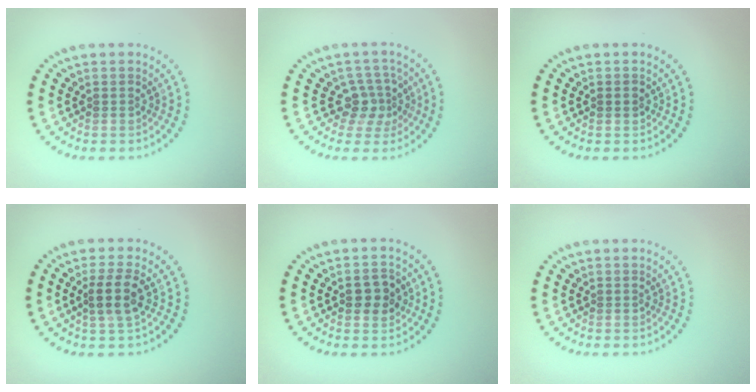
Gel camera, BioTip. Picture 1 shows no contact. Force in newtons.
{"total": 2.9, "press": 2.3, "slide": 1.8}
{"total": 0.7, "press": 0.7, "slide": 0.1}
{"total": 2.6, "press": 2.4, "slide": 1.1}
{"total": 2.5, "press": 2.5, "slide": 0.3}
{"total": 0.0}